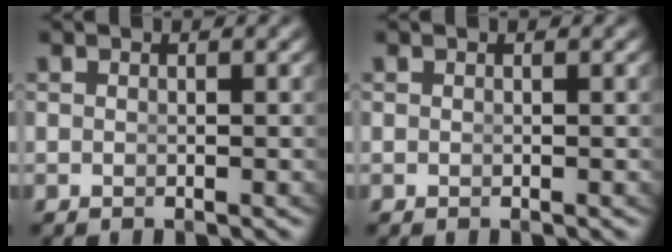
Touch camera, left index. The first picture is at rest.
{"total": 0.0}